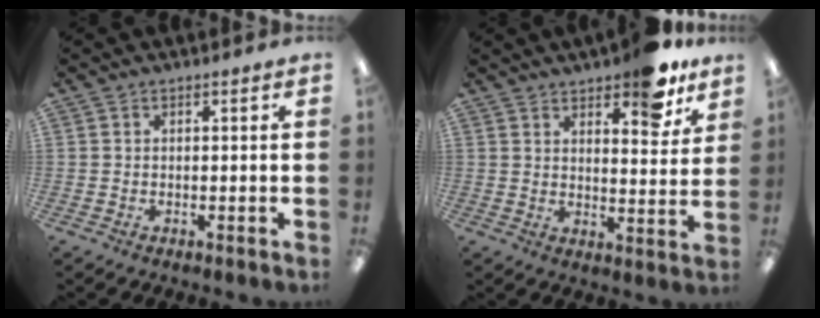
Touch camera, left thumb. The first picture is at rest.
{"total": 10.5, "force": [7.9, 3.8, 5.7], "torque": [-0.059, -0.046, 0.135]}